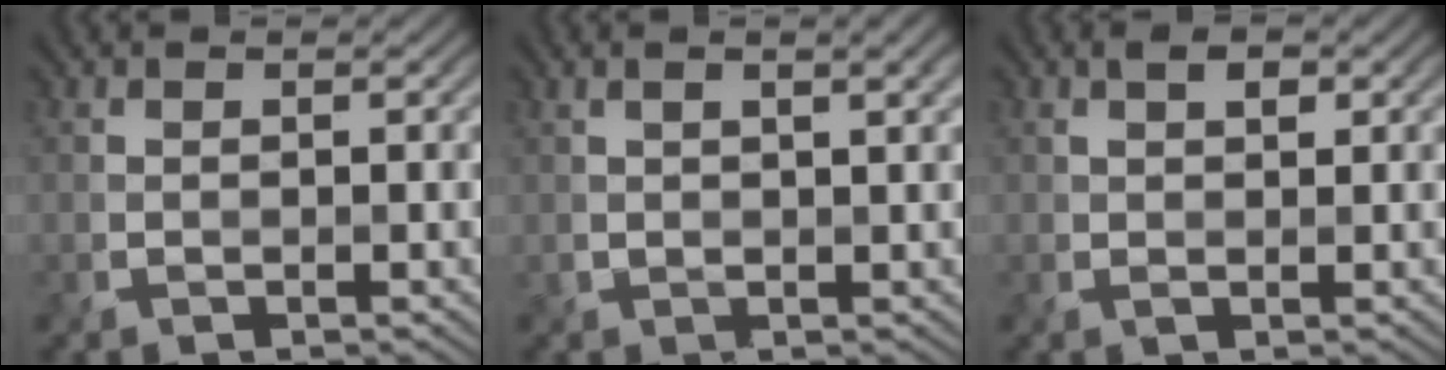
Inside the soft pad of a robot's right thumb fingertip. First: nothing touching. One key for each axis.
{"total": 3.2, "fx": 1.5, "fy": 0.6, "fz": 2.8, "tx": -0.049, "ty": 0.005, "tz": 0.023}
{"total": 2.0, "fx": 0.7, "fy": 1.0, "fz": 1.6, "tx": -0.027, "ty": 0.003, "tz": 0.009}